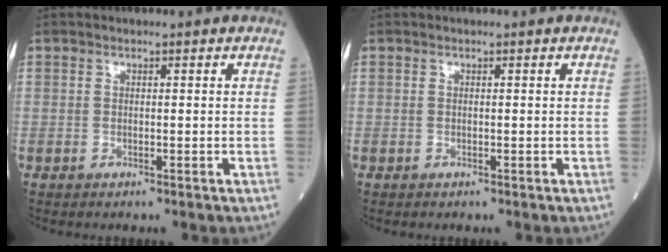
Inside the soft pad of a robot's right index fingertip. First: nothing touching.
{"total": 0.0}